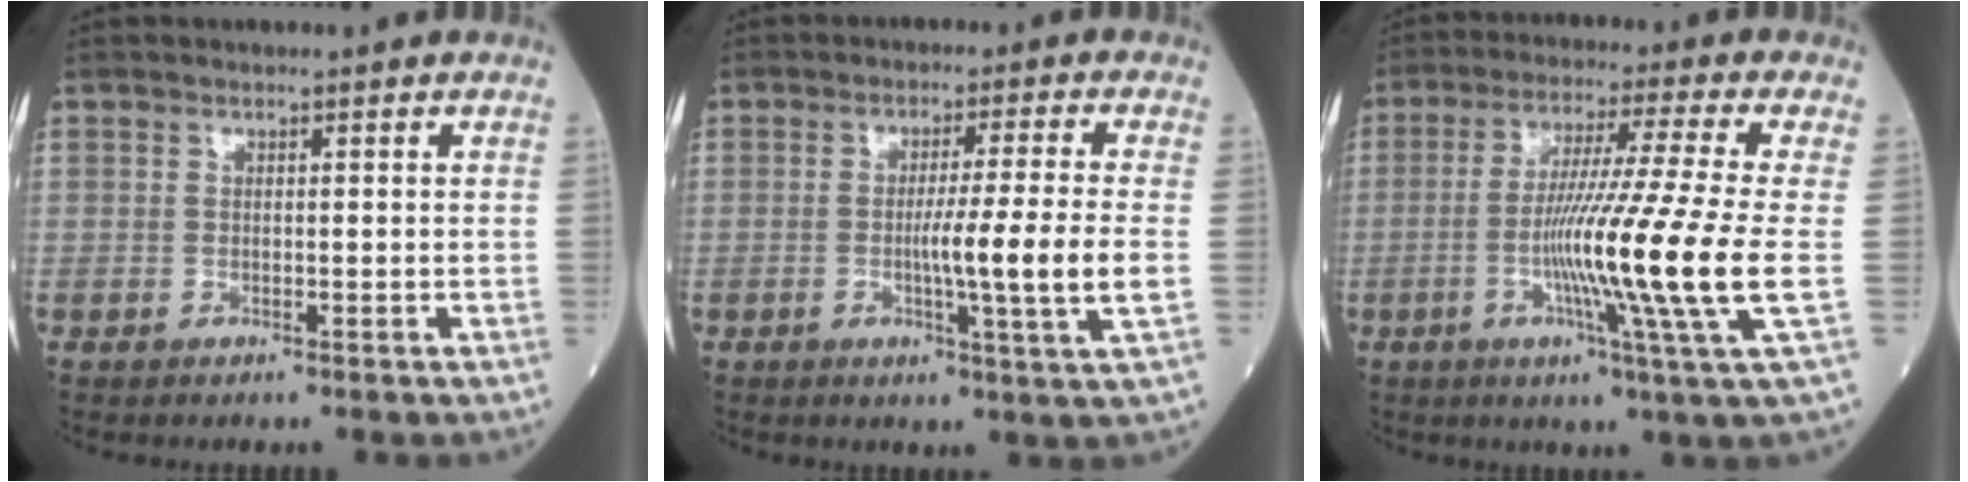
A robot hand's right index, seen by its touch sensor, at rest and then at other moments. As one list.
[{"total": 8.9, "force": [-1.2, -1.7, 8.7], "torque": [-0.142, -0.016, -0.021]}, {"total": 15.1, "force": [-2.6, -2.9, 14.6], "torque": [-0.268, -0.026, -0.055]}]